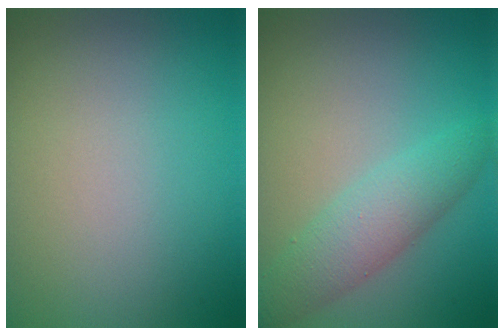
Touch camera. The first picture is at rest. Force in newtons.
{"total": 3.8, "press": 3.8, "slide": 0.1}